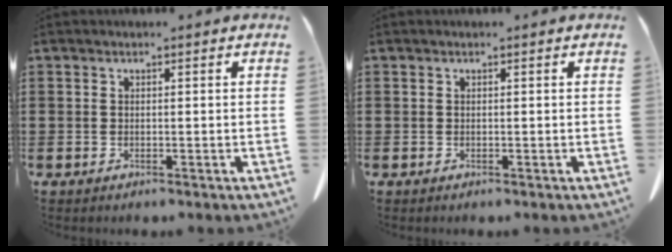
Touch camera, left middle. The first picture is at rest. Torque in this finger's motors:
{"motor_torque": [-0.01, 0.02, 0.00, 0.00]}